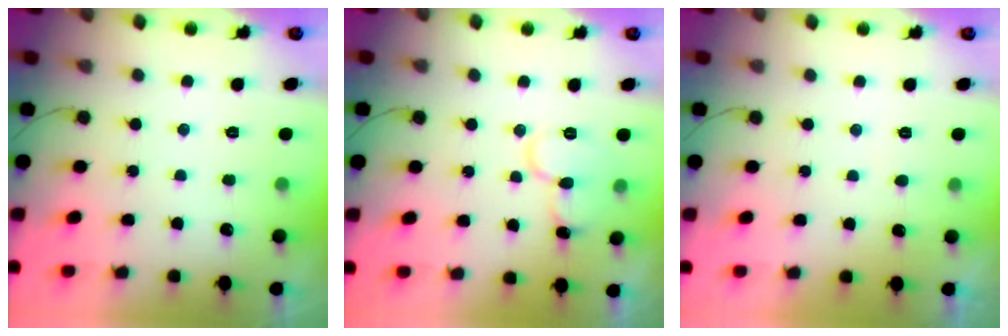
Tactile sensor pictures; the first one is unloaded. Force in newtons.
{"total": 10.0, "press": 10.0, "slide": 1.2}
{"total": 3.4, "press": 3.3, "slide": 0.3}